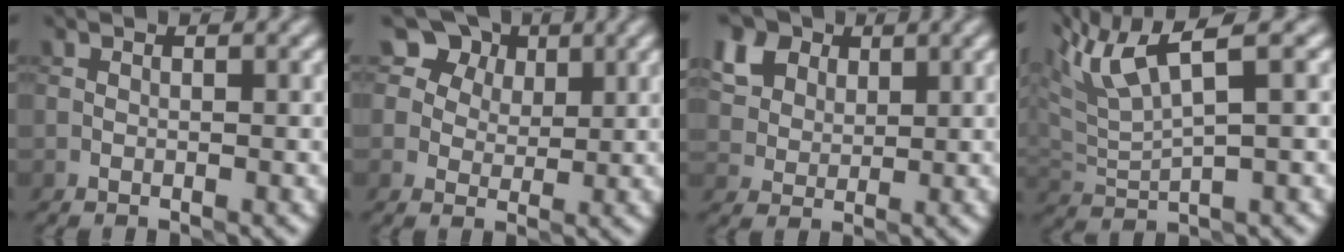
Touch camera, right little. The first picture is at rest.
{"total": 8.1, "force": [4.9, 5.7, 3.1], "torque": [-0.066, 0.012, 0.075]}
{"total": 11.1, "force": [6.1, 7.5, 5.4], "torque": [-0.141, 0.035, 0.100]}
{"total": 5.8, "force": [3.6, 0.8, 4.5], "torque": [-0.102, 0.019, 0.072]}